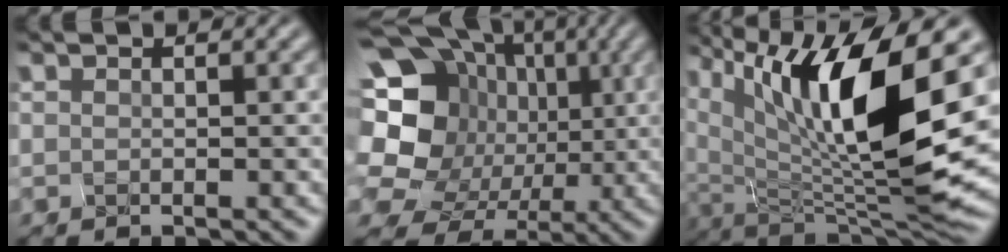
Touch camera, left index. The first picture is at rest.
{"total": 16.3, "force": [1.4, 14.8, 6.5], "torque": [-0.196, 0.027, 0.031]}
{"total": 12.7, "force": [4.2, 4.0, 11.3], "torque": [-0.215, -0.009, 0.092]}